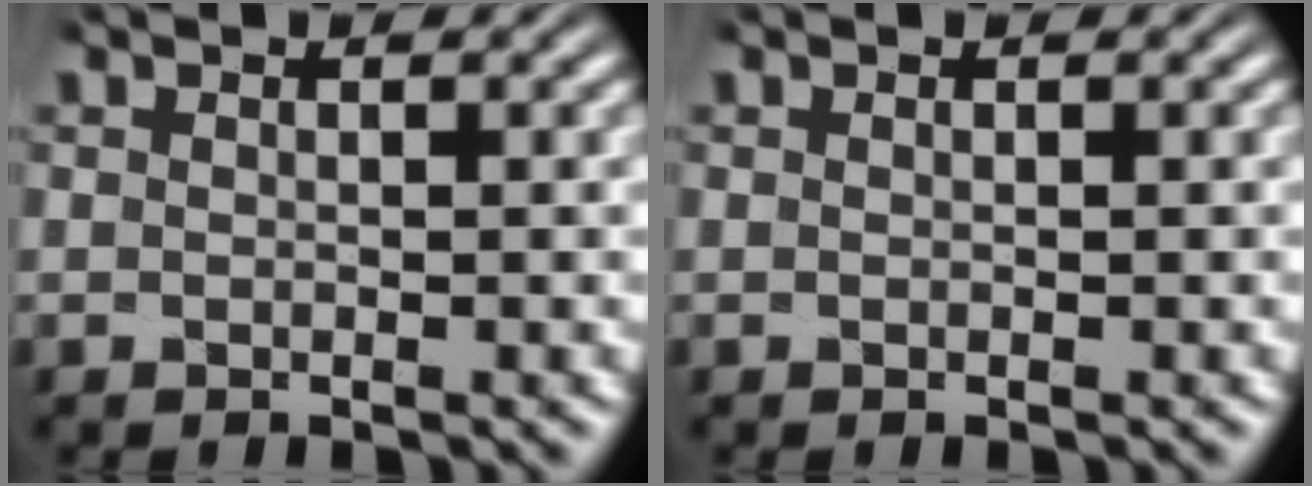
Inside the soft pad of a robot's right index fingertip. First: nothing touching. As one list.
[{"total": 0.0}]